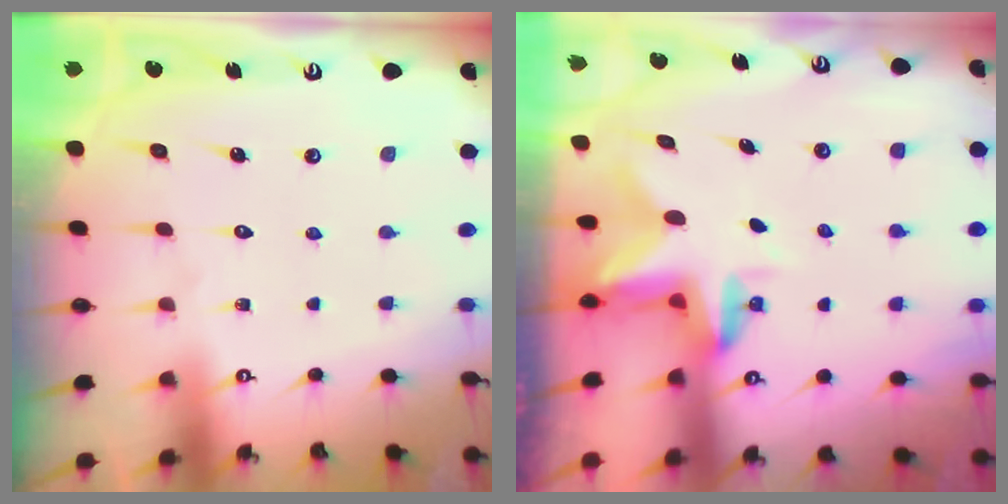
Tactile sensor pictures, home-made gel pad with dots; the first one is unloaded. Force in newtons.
{"total": 2.7, "press": 2.7, "slide": 0.2}